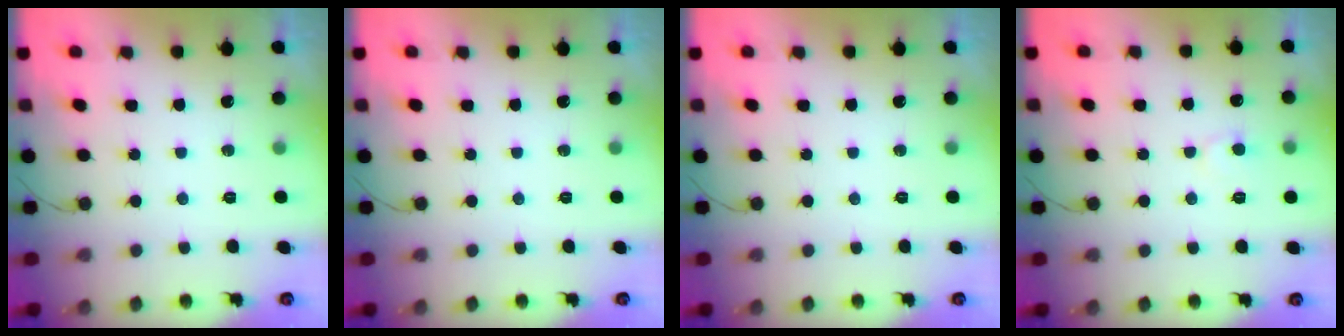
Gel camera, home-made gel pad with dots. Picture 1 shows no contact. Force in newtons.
{"total": 0.0}
{"total": 0.0}
{"total": 5.8, "press": 5.8, "slide": 0.3}